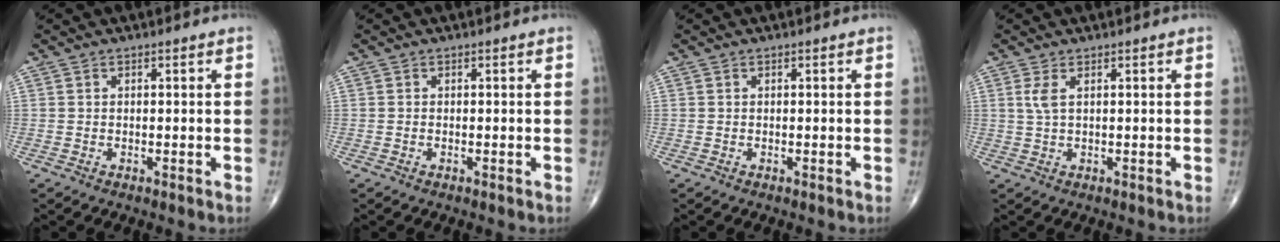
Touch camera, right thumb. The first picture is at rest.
{"total": 0.0}
{"total": 0.0}
{"total": 2.2, "force": [0.8, 0.7, 2.0], "torque": [-0.054, 0.004, 0.023]}